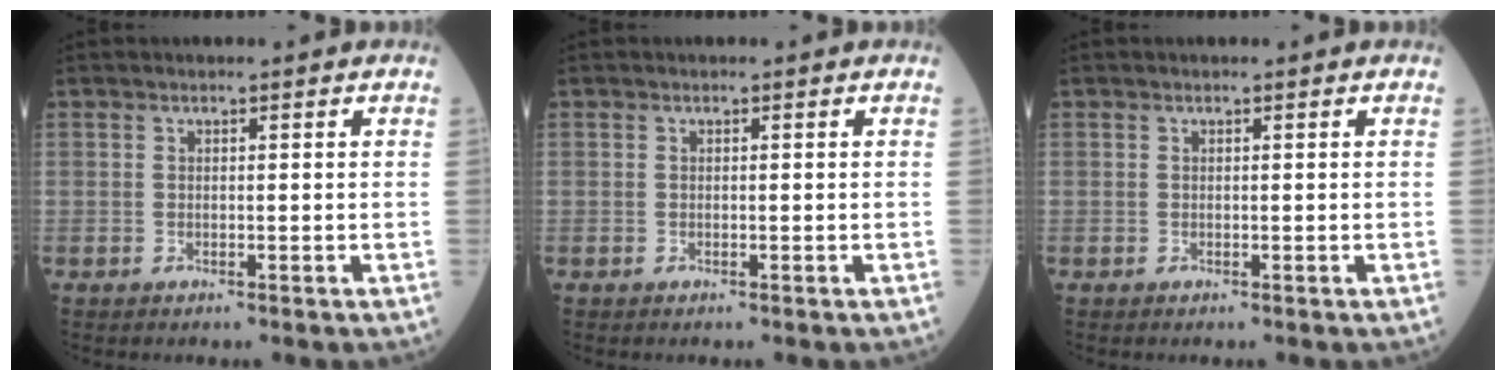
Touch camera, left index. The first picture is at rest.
{"total": 0.0}
{"total": 0.0}